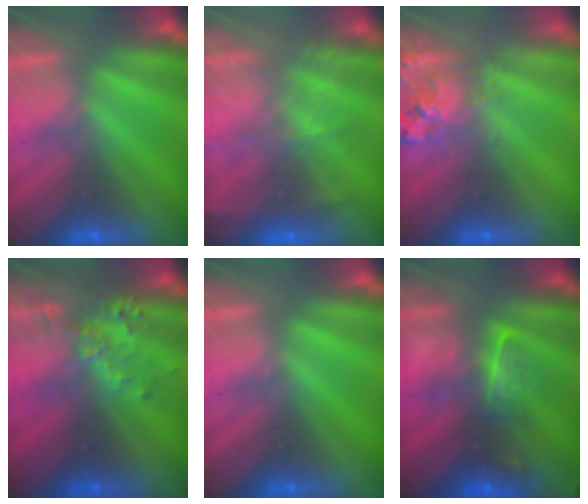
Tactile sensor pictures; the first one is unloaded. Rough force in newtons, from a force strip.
{"total": 7.6}
{"total": 2.6}
{"total": 3.4}
{"total": 0.0}
{"total": 2.6}